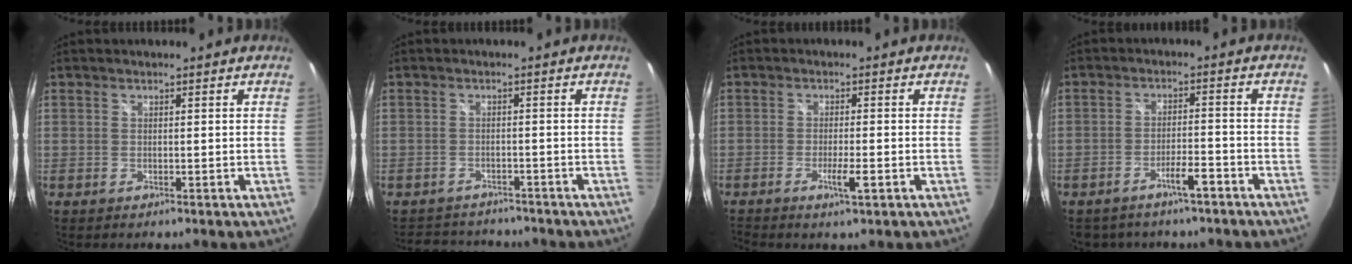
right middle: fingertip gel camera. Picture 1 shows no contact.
{"total": 8.2, "force": [-7.3, 3.2, 2.0], "torque": [-0.051, 0.003, -0.102]}
{"total": 4.0, "force": [-2.1, 0.3, 3.4], "torque": [-0.072, -0.007, -0.037]}
{"total": 5.1, "force": [-4.0, 1.9, 2.7], "torque": [-0.052, 0.006, -0.058]}